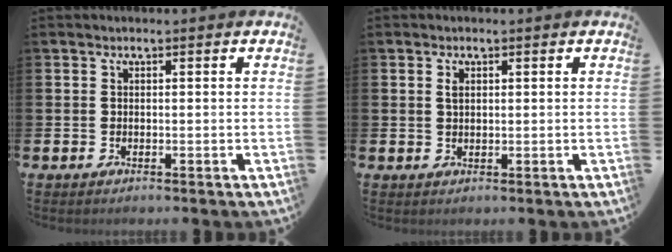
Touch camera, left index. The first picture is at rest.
{"total": 1.2, "force": [0.6, 0.7, 0.7], "torque": [0.001, -0.002, 0.006]}